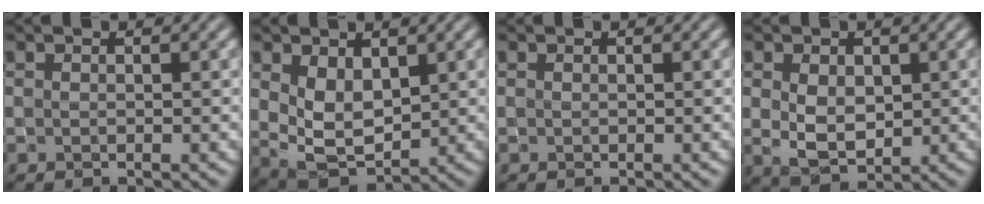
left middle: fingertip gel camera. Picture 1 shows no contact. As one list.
[{"total": 4.0, "force": [1.4, 2.6, 2.6], "torque": [-0.062, -0.007, 0.035]}, {"total": 0.0}, {"total": 3.3, "force": [0.3, 2.4, 2.3], "torque": [-0.046, 0.000, 0.011]}]